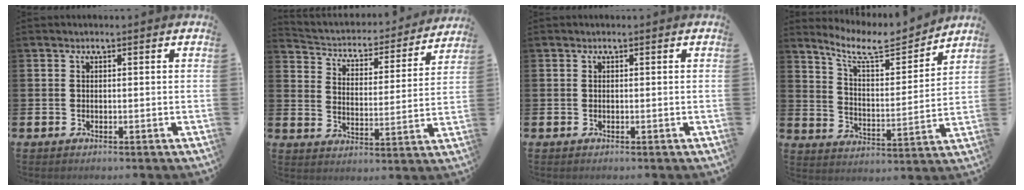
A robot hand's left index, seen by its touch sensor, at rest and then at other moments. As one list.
[{"total": 4.2, "force": [3.8, 1.4, 0.8], "torque": [-0.045, -0.036, 0.055]}, {"total": 0.0}, {"total": 8.6, "force": [7.7, 2.0, 3.3], "torque": [-0.092, -0.049, 0.133]}]